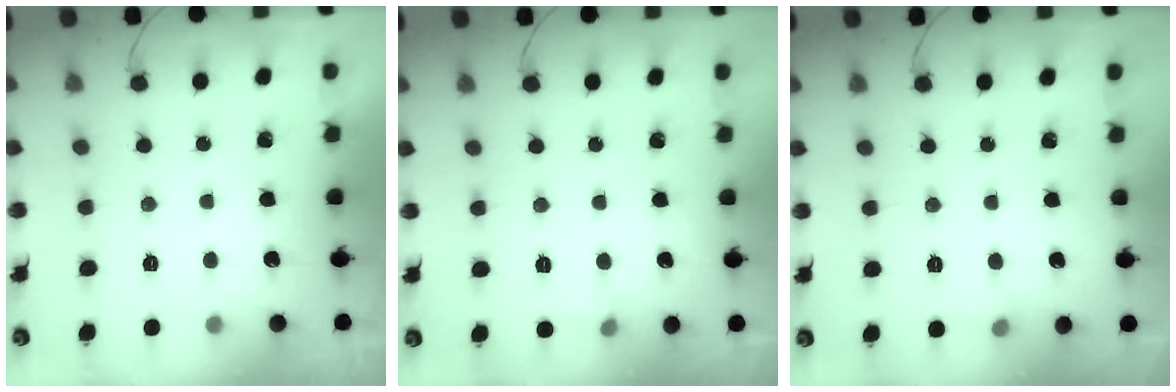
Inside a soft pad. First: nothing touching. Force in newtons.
{"total": 7.6, "press": 3.7, "slide": 6.6}
{"total": 3.9, "press": 3.7, "slide": 1.2}